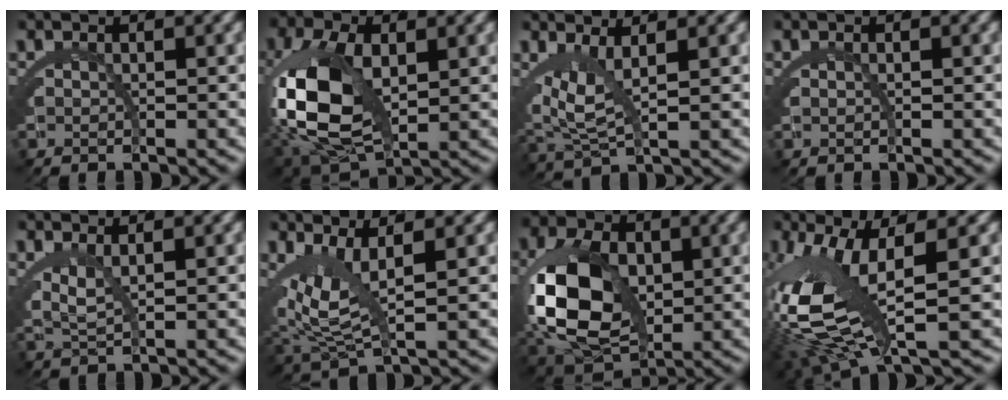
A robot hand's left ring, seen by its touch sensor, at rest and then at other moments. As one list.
[{"total": 11.1, "force": [-1.0, 7.1, 8.4], "torque": [-0.219, -0.046, 0.007]}, {"total": 4.5, "force": [0.4, 2.9, 3.4], "torque": [-0.086, -0.021, 0.013]}, {"total": 0.0}, {"total": 2.4, "force": [0.8, 1.3, 1.8], "torque": [-0.055, -0.014, 0.022]}, {"total": 6.2, "force": [1.0, 3.9, 4.7], "torque": [-0.107, -0.017, 0.022]}, {"total": 12.9, "force": [-0.9, 9.4, 8.8], "torque": [-0.194, -0.038, -0.001]}, {"total": 9.5, "force": [-0.8, 4.3, 8.5], "torque": [-0.192, -0.013, 0.002]}]